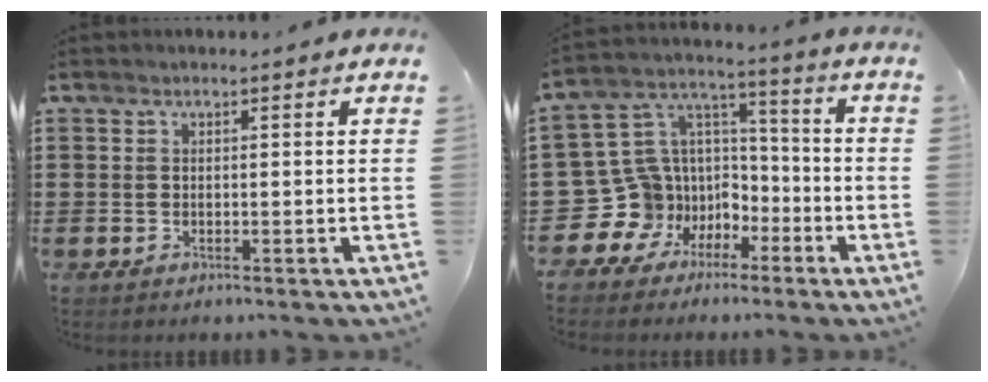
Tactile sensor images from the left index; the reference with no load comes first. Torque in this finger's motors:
{"motor_torque": [0.23, 0.22, 0.04, -0.05]}